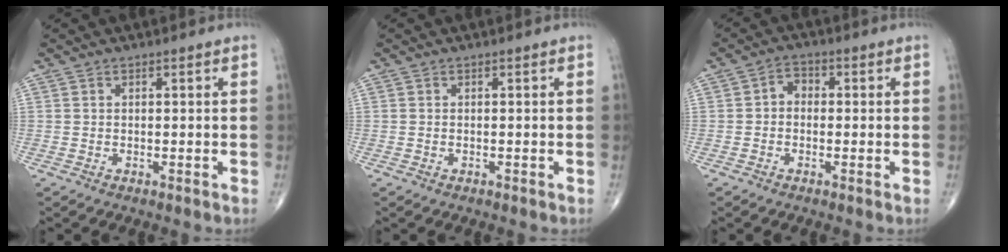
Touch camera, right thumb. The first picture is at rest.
{"total": 0.0}
{"total": 3.1, "force": [-0.2, 2.5, 1.9], "torque": [-0.015, 0.015, -0.016]}